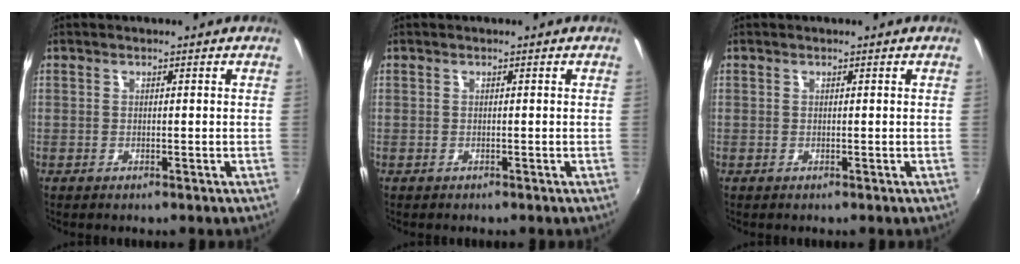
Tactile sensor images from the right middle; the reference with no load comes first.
{"total": 0.0}
{"total": 0.0}